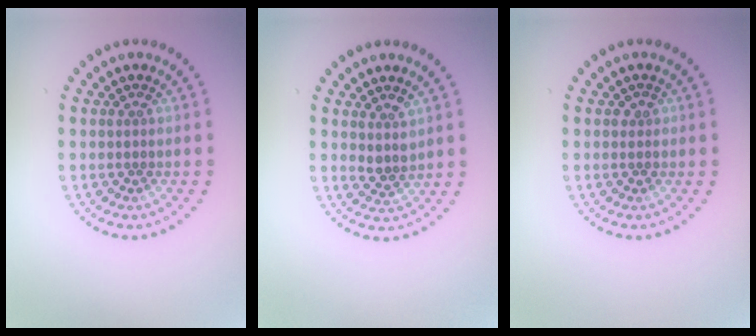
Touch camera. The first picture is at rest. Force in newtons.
{"total": 1.9, "press": 1.6, "slide": 0.9}
{"total": 0.8, "press": 0.8, "slide": 0.2}